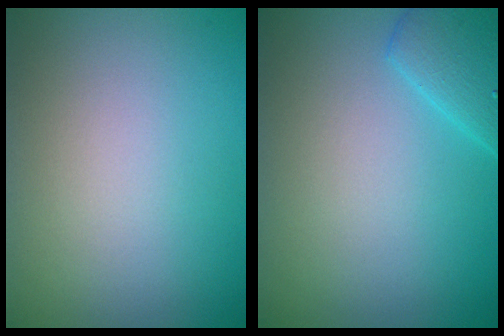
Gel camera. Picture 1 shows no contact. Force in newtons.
{"total": 2.7, "press": 2.7, "slide": 0.2}